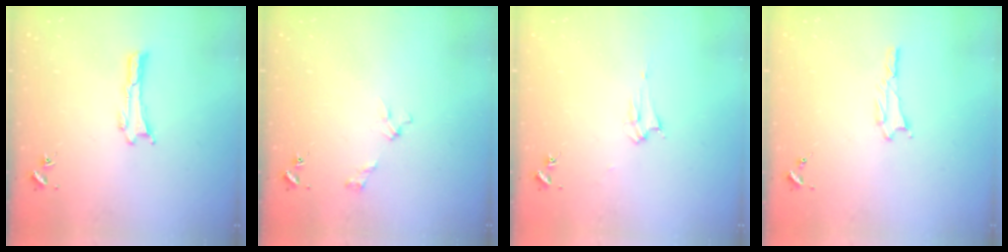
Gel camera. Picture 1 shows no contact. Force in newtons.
{"total": 2.7, "press": 2.6, "slide": 0.3}
{"total": 2.1, "press": 2.1, "slide": 0.2}
{"total": 1.0, "press": 1.0, "slide": 0.1}